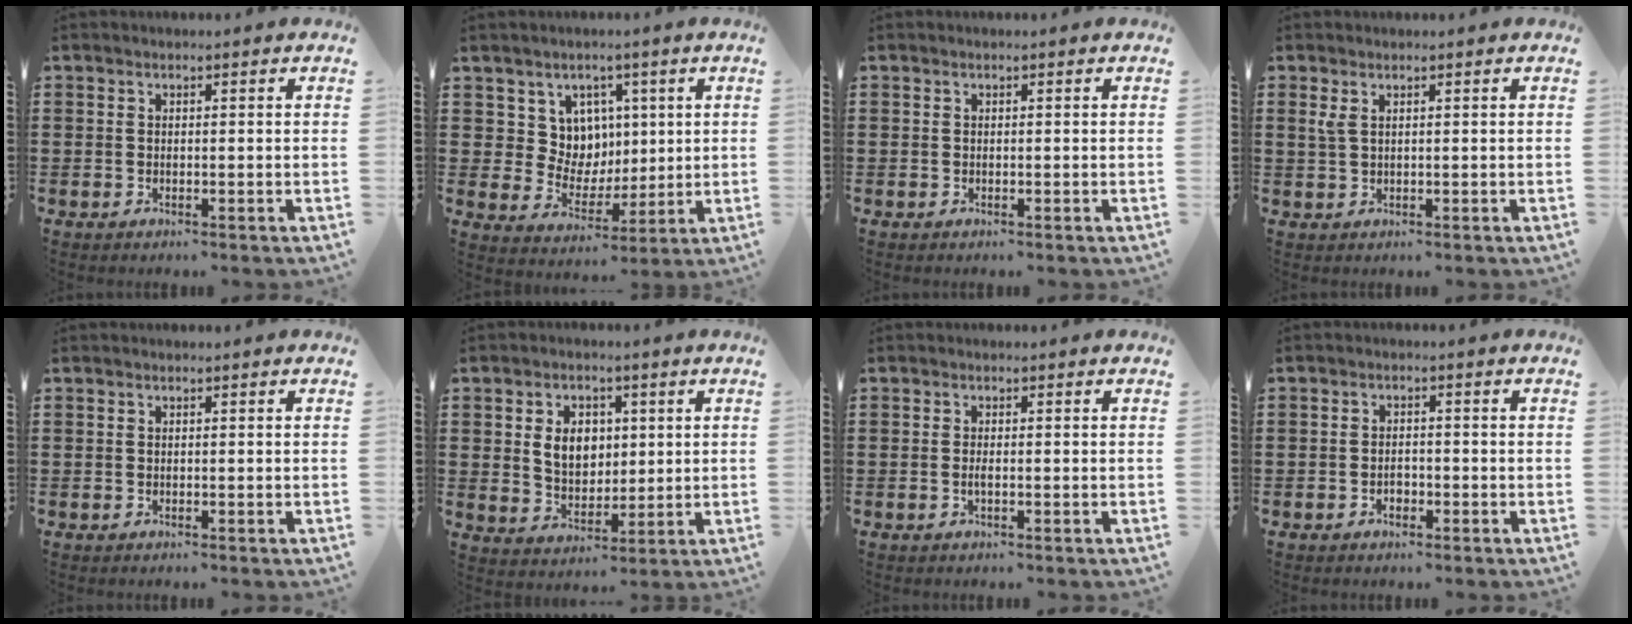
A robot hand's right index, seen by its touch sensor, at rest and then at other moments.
{"total": 7.2, "force": [2.9, 6.4, 1.5], "torque": [-0.059, -0.002, 0.057]}
{"total": 0.0}
{"total": 1.6, "force": [0.9, 0.5, 1.2], "torque": [-0.025, 0.004, 0.015]}
{"total": 0.0}
{"total": 6.2, "force": [1.2, 4.6, 4.0], "torque": [-0.077, 0.009, 0.016]}
{"total": 1.1, "force": [-0.4, 0.2, 1.0], "torque": [-0.026, -0.005, -0.009]}
{"total": 1.7, "force": [-0.9, 1.0, 1.1], "torque": [-0.022, 0.000, -0.017]}